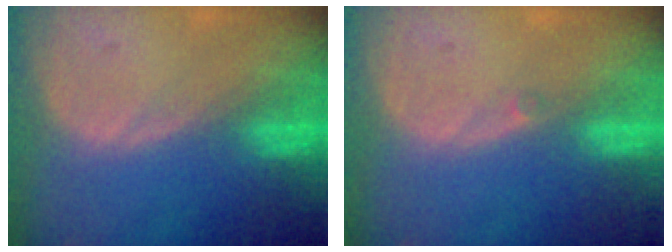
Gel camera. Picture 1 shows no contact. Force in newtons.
{"total": 0.6, "press": 0.5, "slide": 0.3}